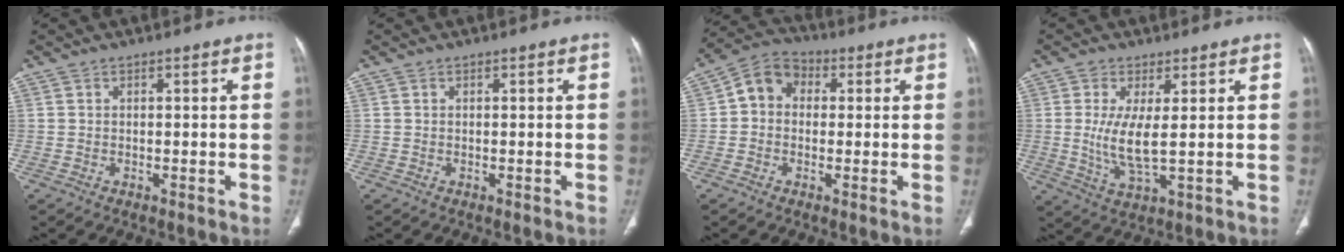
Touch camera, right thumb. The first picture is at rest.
{"total": 0.0}
{"total": 7.4, "force": [0.4, 6.2, 4.1], "torque": [-0.050, 0.024, -0.008]}
{"total": 7.5, "force": [0.6, 2.6, 7.1], "torque": [-0.150, -0.016, 0.014]}